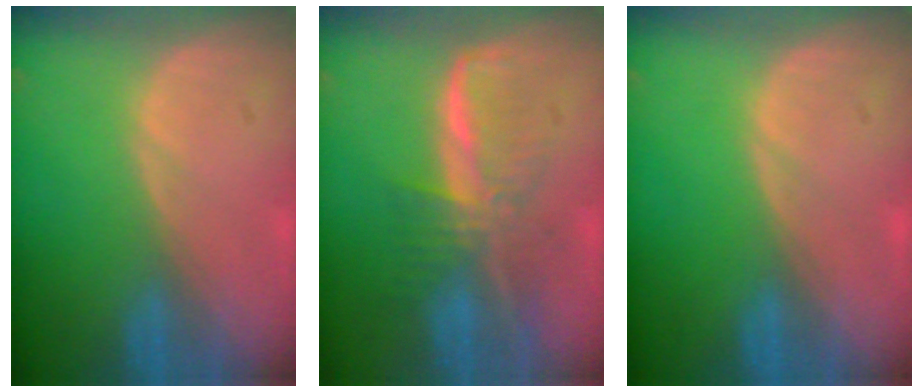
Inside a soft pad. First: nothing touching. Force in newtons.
{"total": 7.6, "press": 6.7, "slide": 3.6}
{"total": 0.0}